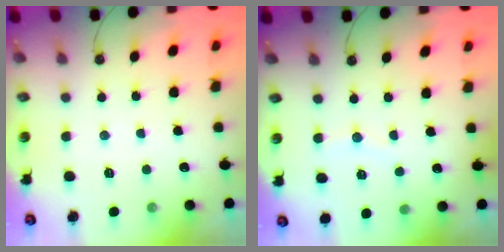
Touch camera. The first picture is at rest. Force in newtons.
{"total": 3.8, "press": 3.6, "slide": 1.0}